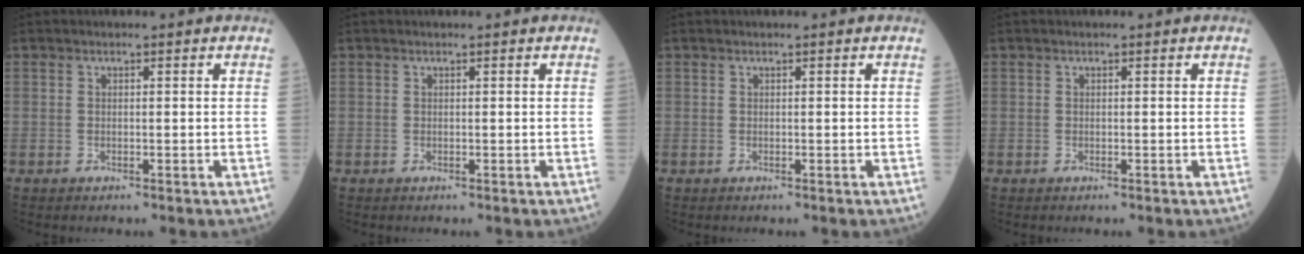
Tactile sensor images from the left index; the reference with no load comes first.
{"total": 0.0}
{"total": 0.0}
{"total": 0.0}